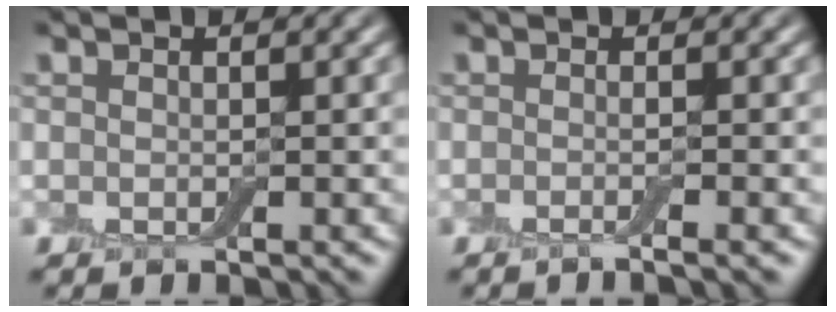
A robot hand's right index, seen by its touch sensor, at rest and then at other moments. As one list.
[{"total": 1.8, "force": [-0.5, 0.5, 1.6], "torque": [-0.012, -0.004, -0.018]}]